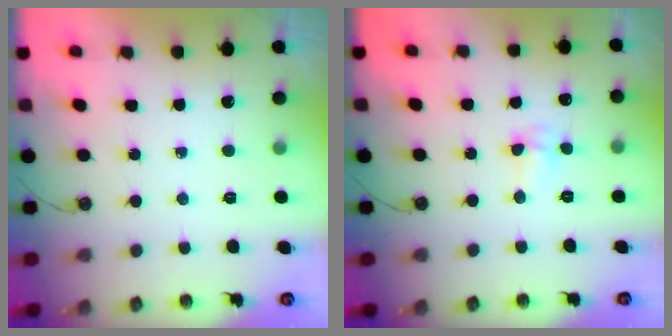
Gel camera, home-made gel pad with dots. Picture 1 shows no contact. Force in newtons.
{"total": 4.6, "press": 4.6, "slide": 0.5}